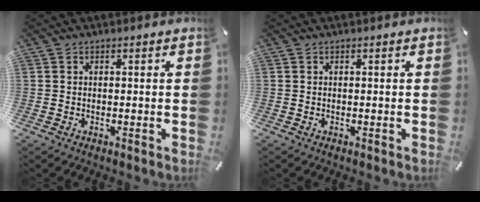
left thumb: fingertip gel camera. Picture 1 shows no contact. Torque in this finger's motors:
{"motor_torque": [-0.01, 0.01, -0.02, 0.01, 0.00]}